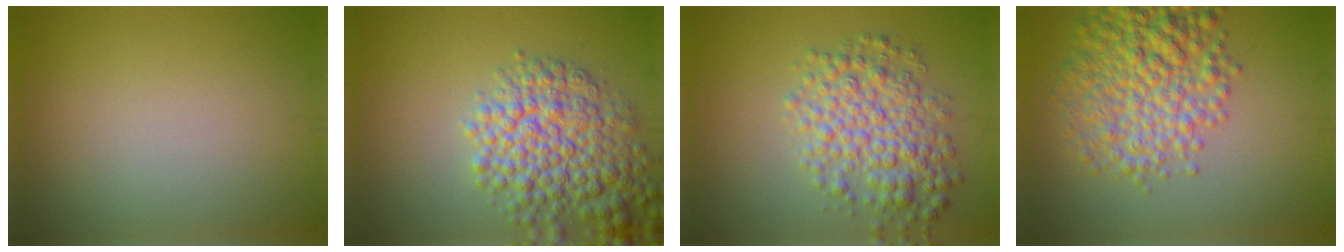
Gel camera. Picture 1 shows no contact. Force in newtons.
{"total": 7.2, "press": 7.2, "slide": 0.3}
{"total": 5.5, "press": 5.5, "slide": 0.1}
{"total": 7.5, "press": 7.5, "slide": 0.2}